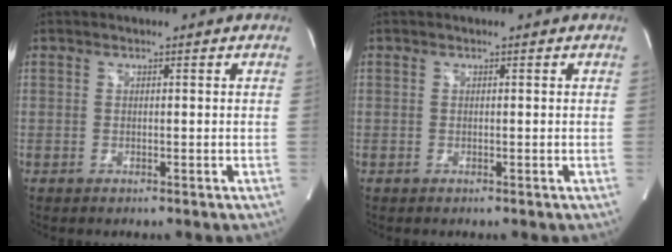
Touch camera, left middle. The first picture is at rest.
{"total": 0.0}